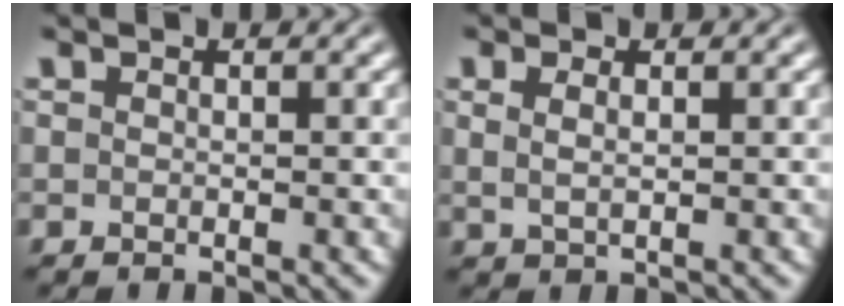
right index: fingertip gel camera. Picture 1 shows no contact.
{"total": 1.2, "force": [0.7, -0.2, 1.0], "torque": [-0.015, -0.005, 0.022]}